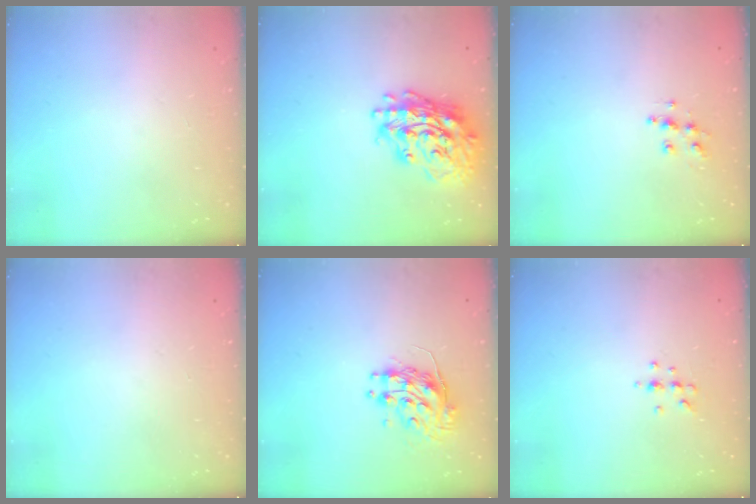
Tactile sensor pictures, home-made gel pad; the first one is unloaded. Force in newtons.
{"total": 19.4, "press": 19.2, "slide": 3.0}
{"total": 7.3, "press": 7.3, "slide": 0.1}
{"total": 0.0}
{"total": 9.8, "press": 9.8, "slide": 0.7}
{"total": 4.7, "press": 4.6, "slide": 1.1}